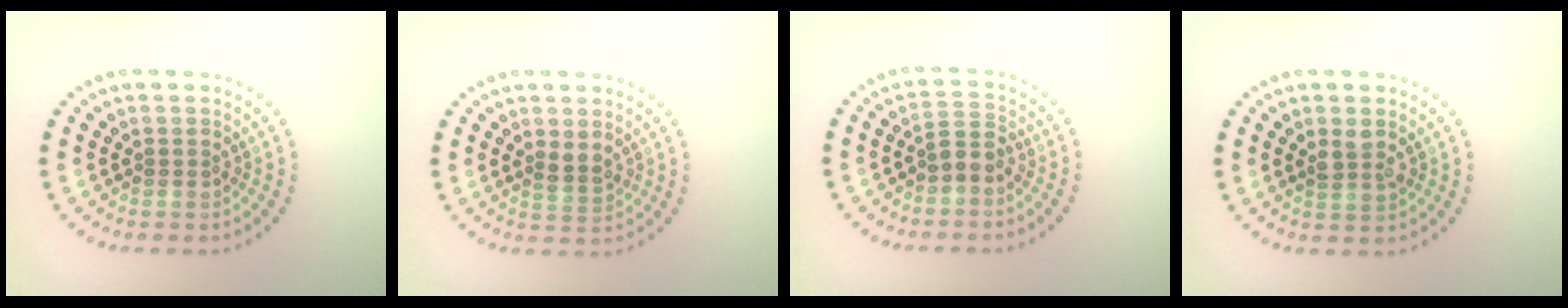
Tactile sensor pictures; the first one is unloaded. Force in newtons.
{"total": 1.6, "press": 1.3, "slide": 1.0}
{"total": 1.8, "press": 1.5, "slide": 1.0}
{"total": 1.7, "press": 1.6, "slide": 0.4}